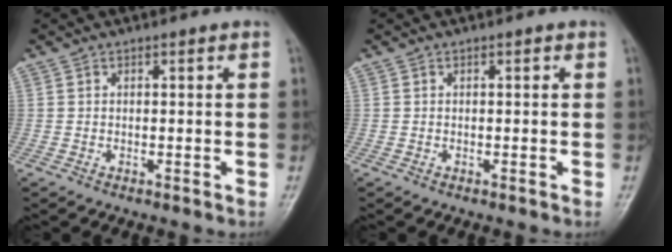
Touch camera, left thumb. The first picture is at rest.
{"total": 0.0}